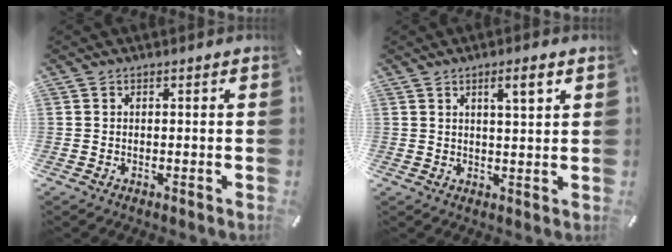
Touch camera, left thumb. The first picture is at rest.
{"total": 5.5, "force": [3.0, 1.4, 4.4], "torque": [-0.061, -0.009, 0.043]}